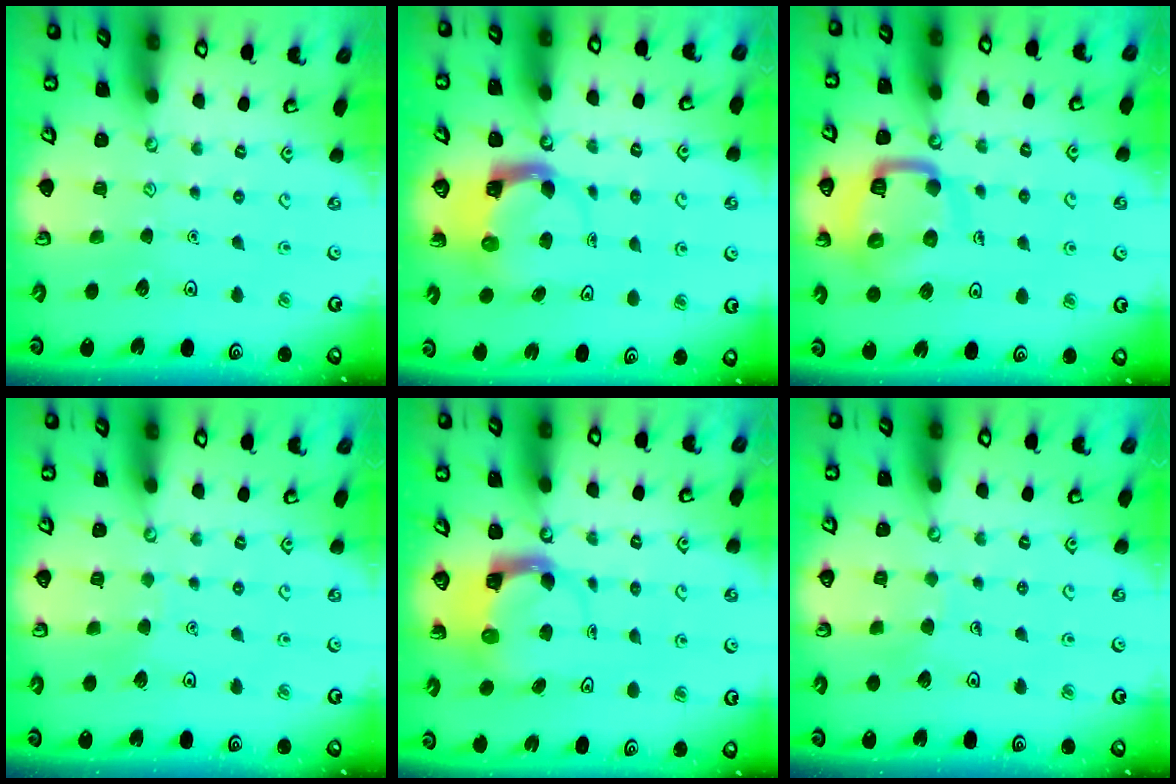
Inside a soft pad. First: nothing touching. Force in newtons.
{"total": 3.9, "press": 3.9, "slide": 0.6}
{"total": 13.8, "press": 13.8, "slide": 1.5}
{"total": 2.5, "press": 2.5, "slide": 0.2}
{"total": 3.7, "press": 3.6, "slide": 0.5}
{"total": 4.0, "press": 4.0, "slide": 0.2}